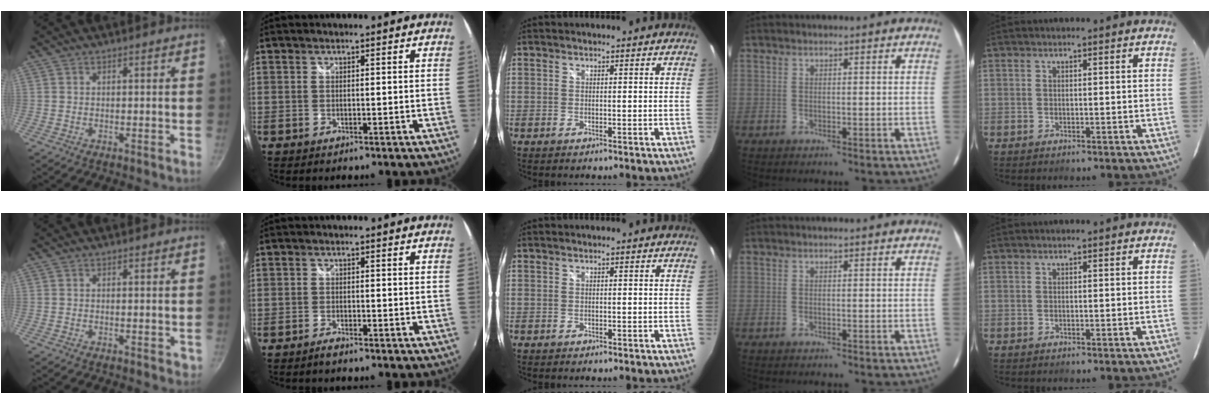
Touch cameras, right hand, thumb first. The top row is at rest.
{"thumb": {"total": 1.0, "force": [0.0, 0.5, 0.9], "torque": [-0.010, 0.001, -0.001]}, "index": {"total": 1.4, "force": [-1.3, 0.3, 0.5], "torque": [-0.016, -0.004, -0.029]}}